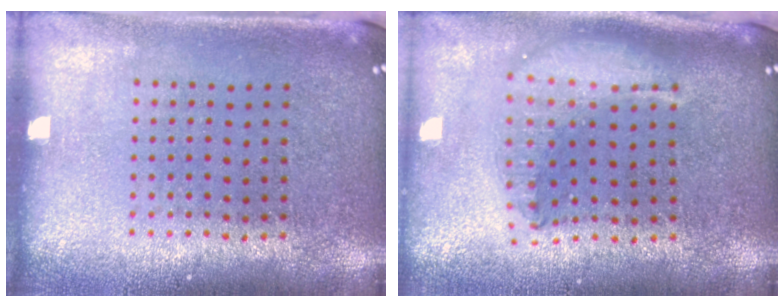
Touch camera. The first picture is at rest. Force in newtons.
{"total": 1.9, "press": 1.6, "slide": 1.2}